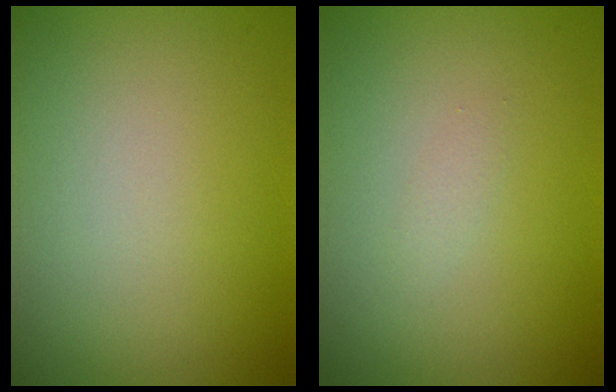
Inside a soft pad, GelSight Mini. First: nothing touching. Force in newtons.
{"total": 0.7, "press": 0.6, "slide": 0.1}